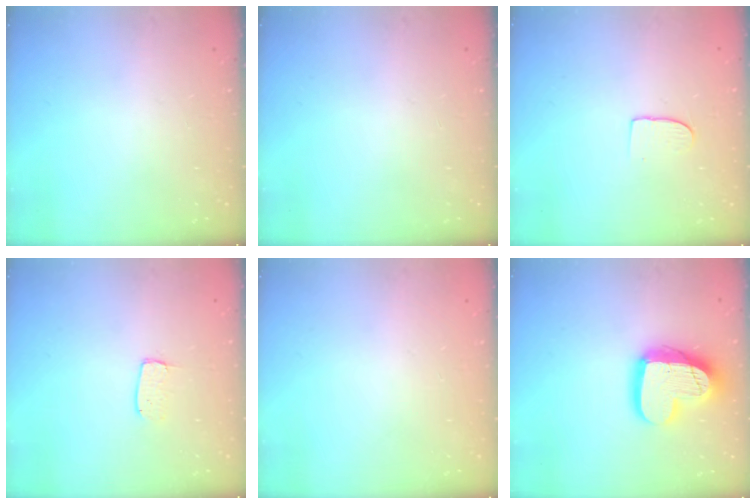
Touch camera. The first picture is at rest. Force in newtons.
{"total": 0.0}
{"total": 6.8, "press": 6.8, "slide": 0.5}
{"total": 3.7, "press": 3.7, "slide": 0.3}
{"total": 0.0}
{"total": 17.4, "press": 17.4, "slide": 1.6}